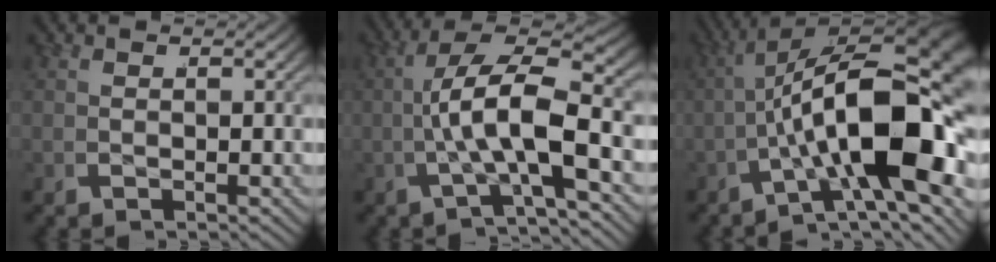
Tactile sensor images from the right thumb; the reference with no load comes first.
{"total": 7.7, "force": [-0.6, 2.8, 7.2], "torque": [-0.140, -0.020, -0.002]}
{"total": 18.2, "force": [-1.8, 8.4, 16.0], "torque": [-0.236, -0.037, -0.007]}